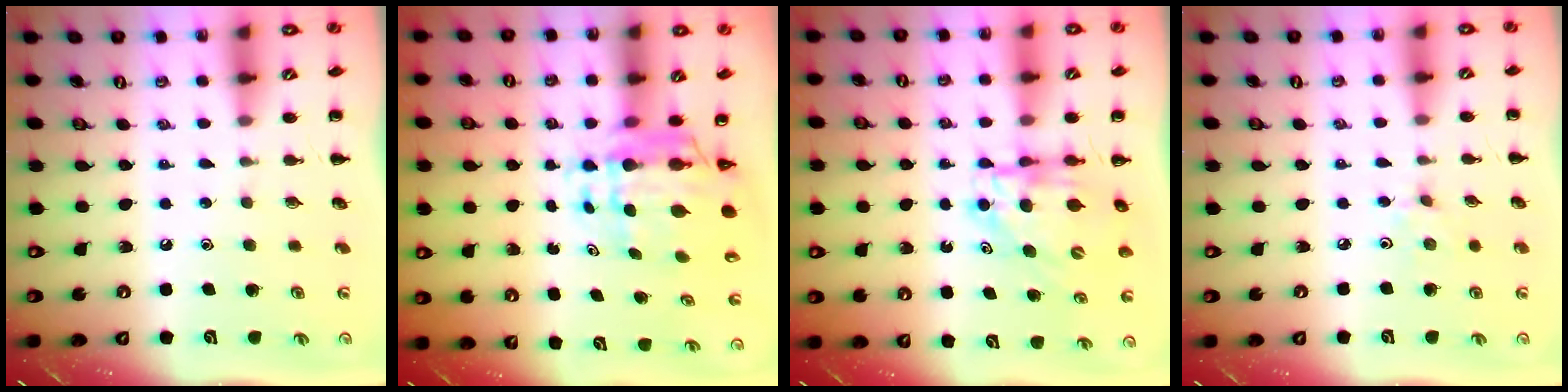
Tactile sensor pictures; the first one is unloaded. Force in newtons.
{"total": 7.9, "press": 7.5, "slide": 2.6}
{"total": 5.9, "press": 5.9, "slide": 0.5}
{"total": 2.4, "press": 2.3, "slide": 0.8}